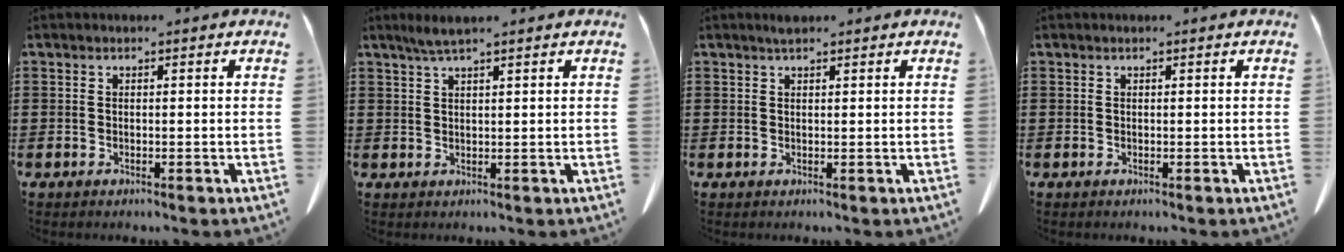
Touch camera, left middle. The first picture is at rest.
{"total": 2.4, "force": [1.8, 0.2, 1.6], "torque": [-0.034, 0.002, 0.032]}
{"total": 1.1, "force": [1.0, 0.2, 0.5], "torque": [-0.012, 0.000, 0.018]}
{"total": 0.0}